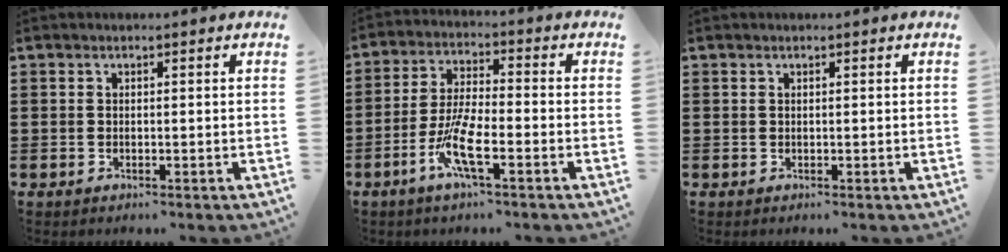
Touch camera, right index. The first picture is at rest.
{"total": 7.6, "force": [-3.6, 1.6, 6.5], "torque": [-0.146, -0.012, -0.072]}
{"total": 0.0}